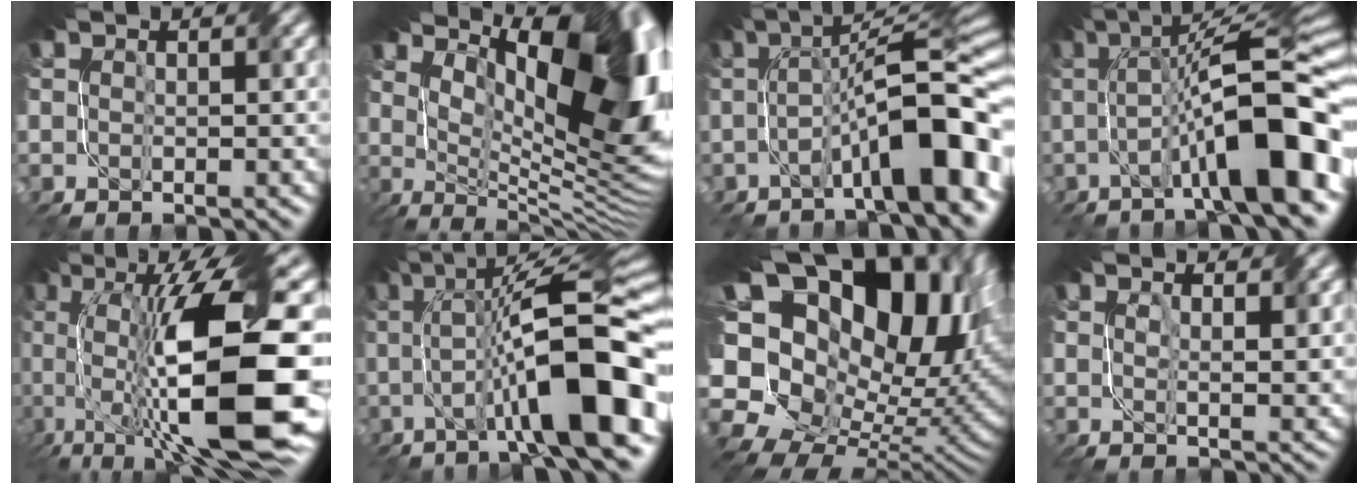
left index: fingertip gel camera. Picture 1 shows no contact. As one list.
[{"total": 16.2, "force": [5.7, 7.4, 13.3], "torque": [-0.169, 0.014, 0.103]}, {"total": 10.5, "force": [-3.2, 2.2, 9.8], "torque": [-0.133, 0.021, -0.050]}, {"total": 12.5, "force": [-2.6, 2.9, 11.8], "torque": [-0.173, 0.020, -0.040]}, {"total": 15.5, "force": [-1.6, 5.6, 14.3], "torque": [-0.247, 0.002, -0.026]}, {"total": 13.5, "force": [-2.0, 3.3, 12.9], "torque": [-0.192, 0.022, -0.035]}, {"total": 19.7, "force": [3.1, 14.2, 13.3], "torque": [-0.250, 0.000, 0.097]}, {"total": 3.2, "force": [2.1, 1.0, 2.2], "torque": [-0.036, 0.000, 0.032]}]